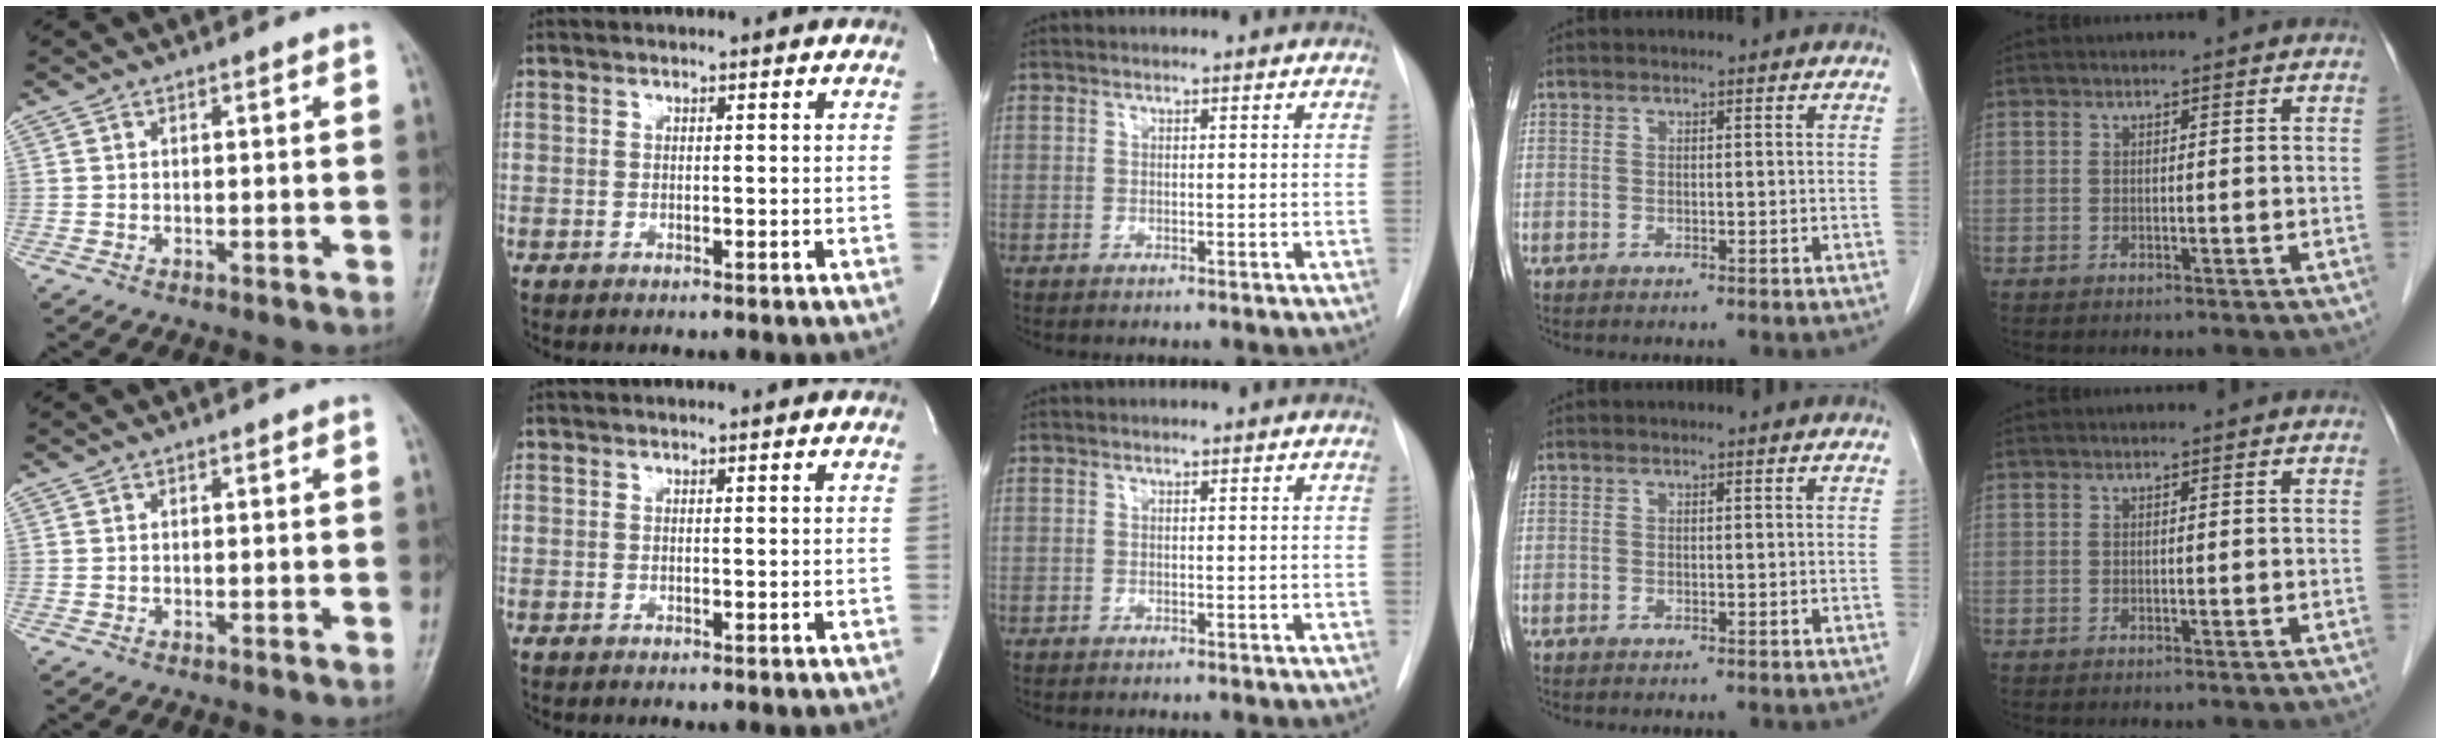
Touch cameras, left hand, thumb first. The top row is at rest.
{}